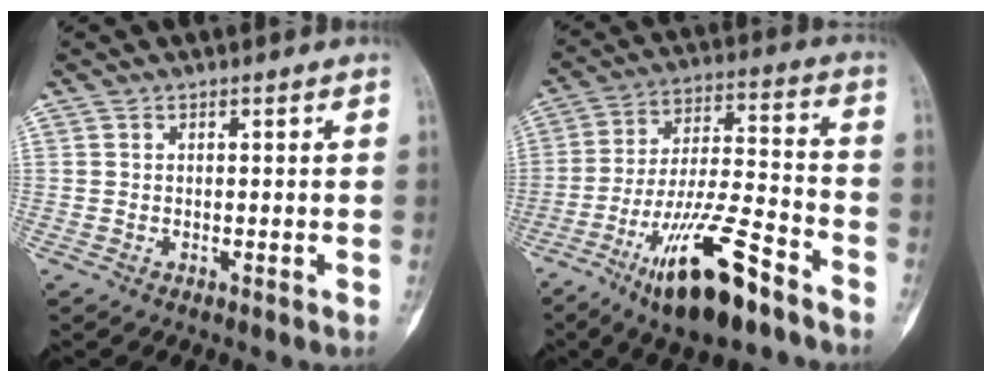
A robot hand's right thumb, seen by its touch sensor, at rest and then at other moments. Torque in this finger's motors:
{"motor_torque": [0.80, 0.75, 1.84, -0.93, 0.62]}